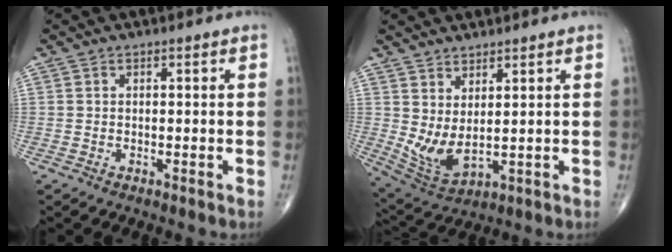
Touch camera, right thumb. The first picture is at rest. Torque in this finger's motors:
{"motor_torque": [1.16, 1.00, -0.07, -0.06, 0.04]}